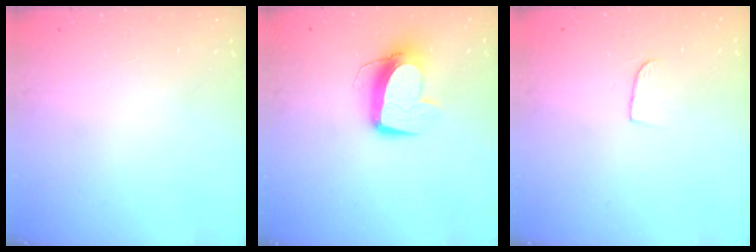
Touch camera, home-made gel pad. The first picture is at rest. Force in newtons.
{"total": 11.1, "press": 11.0, "slide": 1.4}
{"total": 4.6, "press": 4.6, "slide": 0.4}